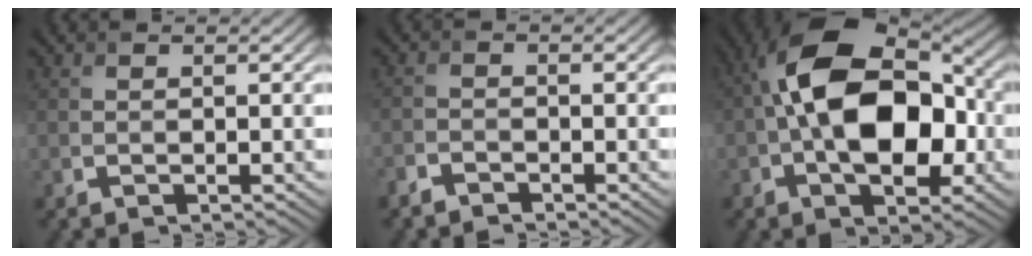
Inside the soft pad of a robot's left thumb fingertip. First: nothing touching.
{"total": 2.2, "force": [-2.0, 0.8, 0.5], "torque": [-0.011, -0.003, -0.047]}
{"total": 14.9, "force": [-0.2, 8.7, 12.1], "torque": [-0.196, 0.023, -0.016]}